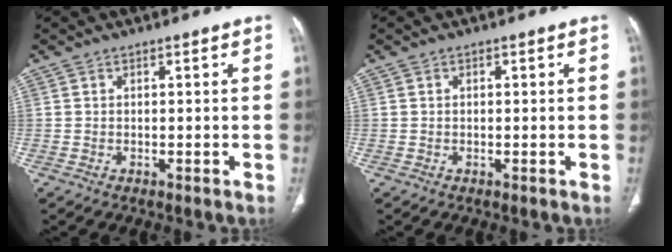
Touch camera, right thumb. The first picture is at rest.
{"total": 0.0}